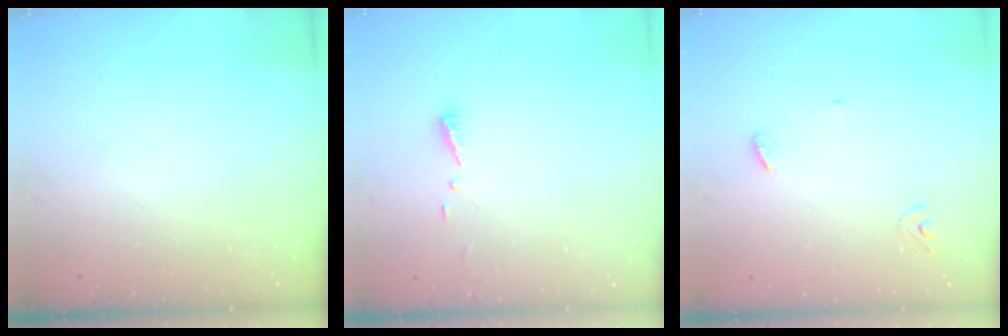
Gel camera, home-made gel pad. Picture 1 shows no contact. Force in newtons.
{"total": 3.7, "press": 3.7, "slide": 0.2}
{"total": 3.7, "press": 3.6, "slide": 0.3}